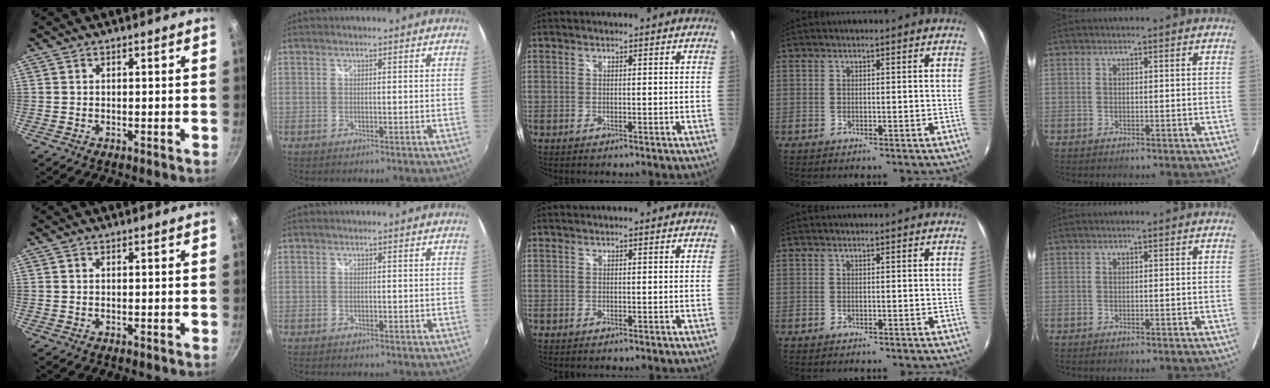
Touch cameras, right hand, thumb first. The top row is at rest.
{}